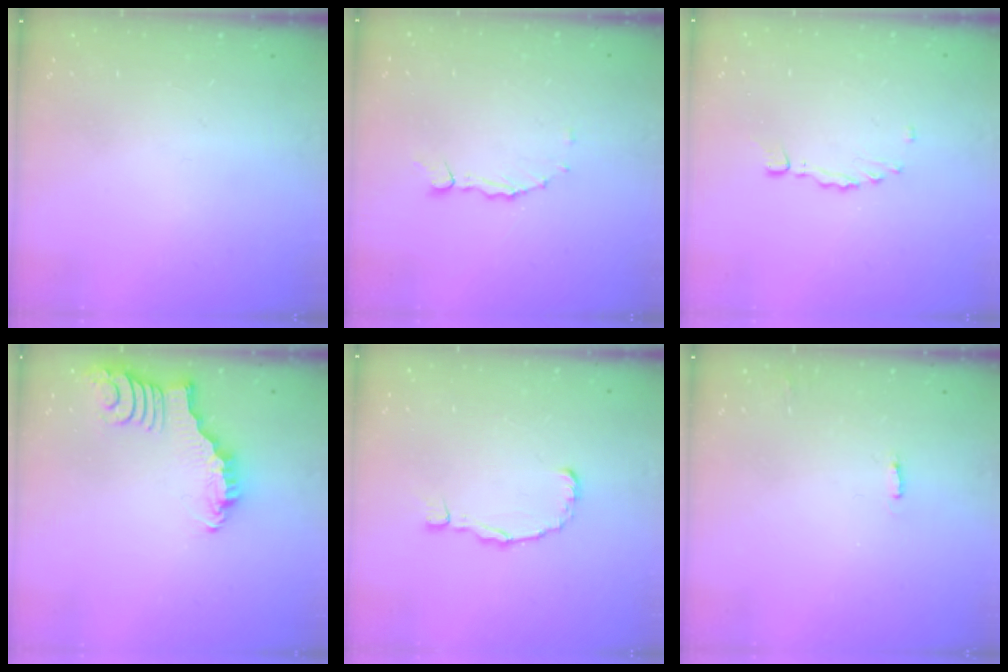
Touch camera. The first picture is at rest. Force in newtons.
{"total": 1.5, "press": 1.5, "slide": 0.2}
{"total": 1.1, "press": 1.1, "slide": 0.3}
{"total": 2.4, "press": 2.4, "slide": 0.3}
{"total": 3.2, "press": 3.1, "slide": 0.4}
{"total": 1.9, "press": 1.9, "slide": 0.1}